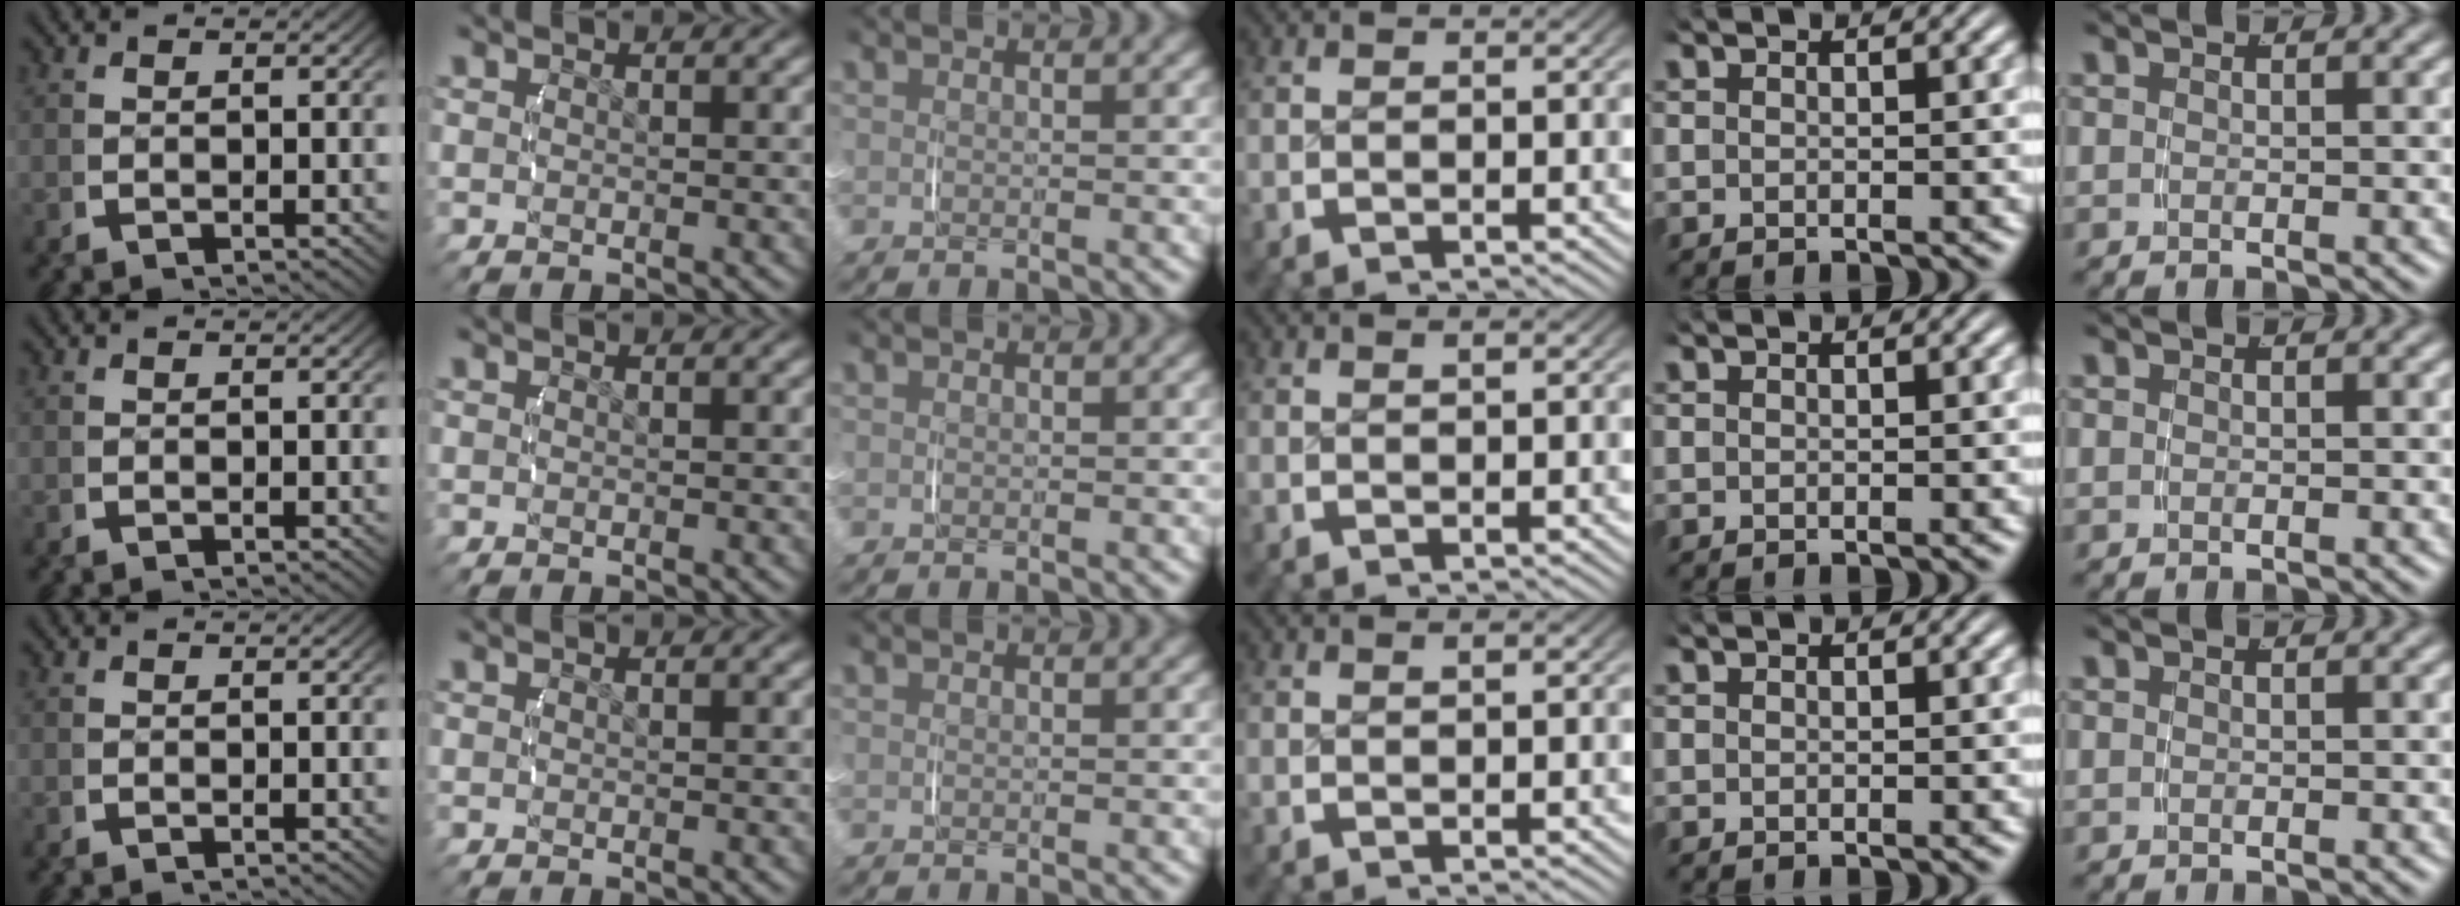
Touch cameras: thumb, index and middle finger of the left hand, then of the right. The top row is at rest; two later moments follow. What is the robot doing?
{"motion": "lift_and_place", "object": "small bumper sticker"}